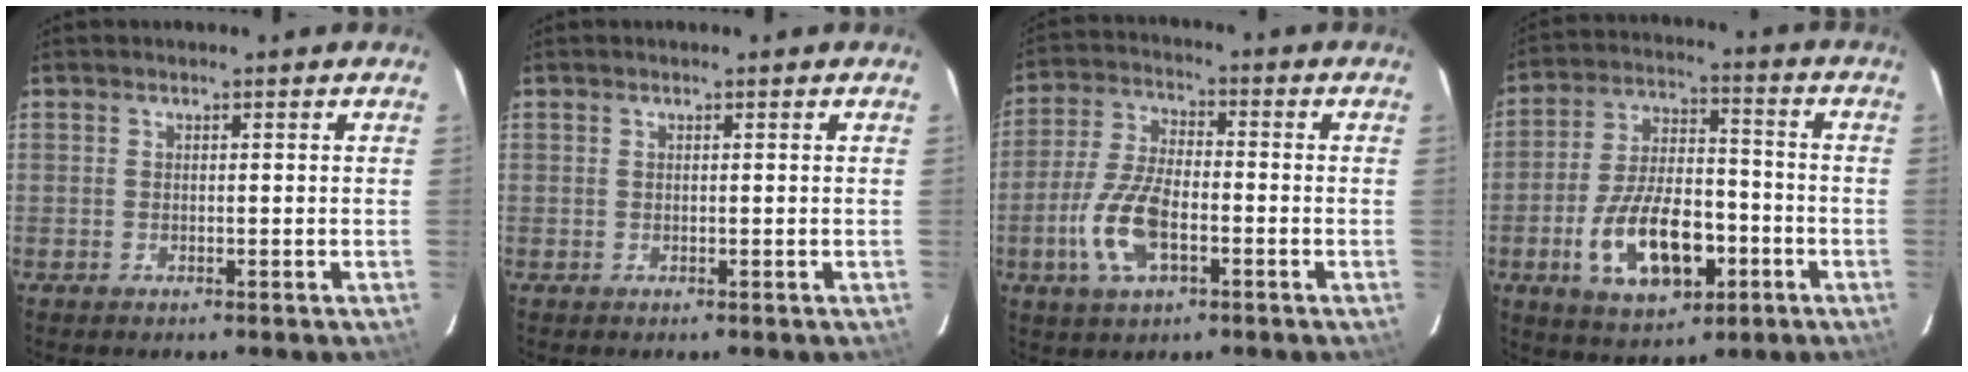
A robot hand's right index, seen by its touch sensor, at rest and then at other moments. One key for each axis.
{"total": 0.0}
{"total": 11.4, "fx": -3.9, "fy": 5.1, "fz": 9.4, "tx": -0.204, "ty": 0.000, "tz": -0.073}
{"total": 15.9, "fx": -5.7, "fy": 8.0, "fz": 12.5, "tx": -0.247, "ty": 0.008, "tz": -0.083}